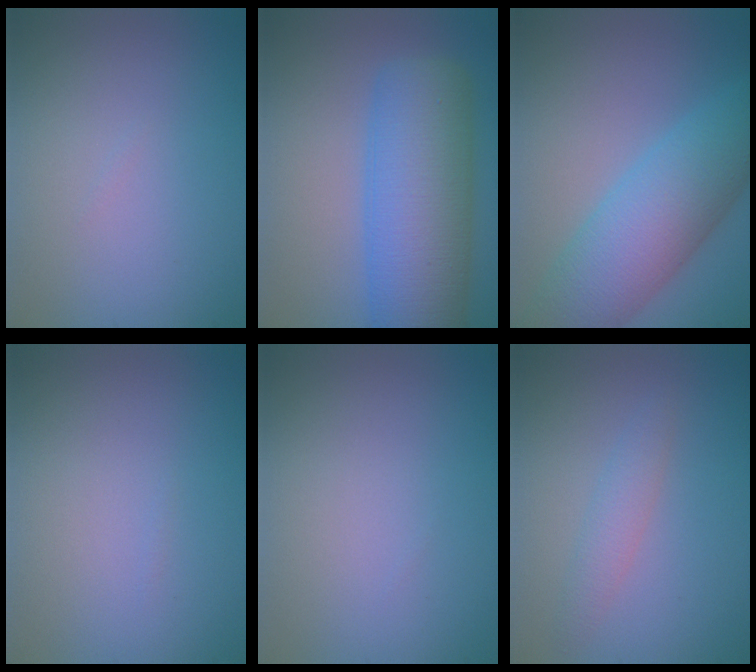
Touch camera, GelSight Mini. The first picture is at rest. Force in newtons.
{"total": 9.5, "press": 9.5, "slide": 0.2}
{"total": 8.0, "press": 8.0, "slide": 0.2}
{"total": 0.0}
{"total": 0.0}
{"total": 1.7, "press": 1.7, "slide": 0.1}